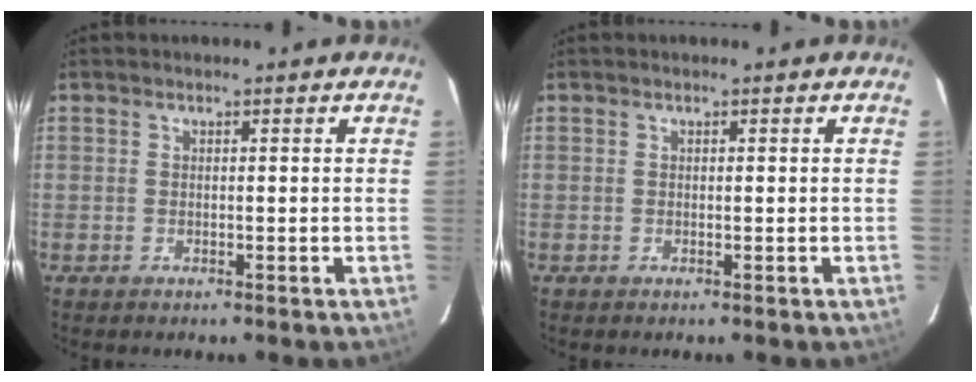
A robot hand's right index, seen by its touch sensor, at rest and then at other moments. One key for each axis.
{"total": 0.0}